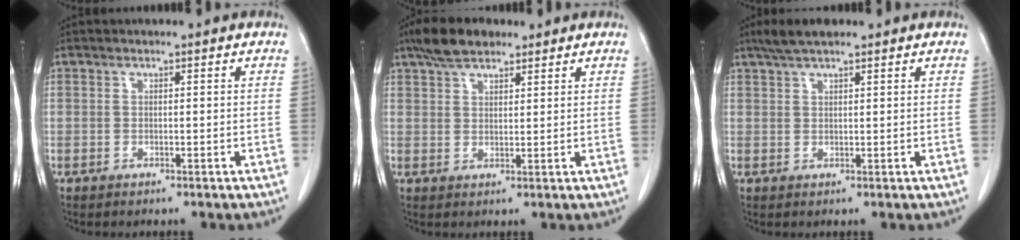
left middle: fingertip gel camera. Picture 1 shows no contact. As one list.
[{"total": 6.0, "force": [4.5, 2.4, 3.1], "torque": [-0.064, 0.018, 0.084]}, {"total": 4.1, "force": [3.2, 0.9, 2.5], "torque": [-0.053, 0.016, 0.060]}]